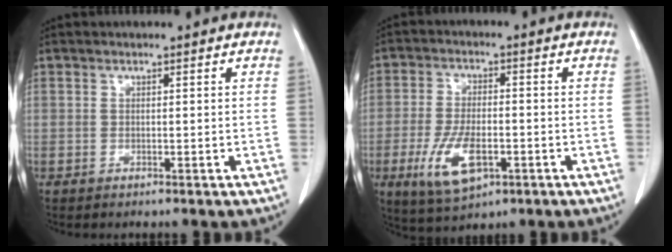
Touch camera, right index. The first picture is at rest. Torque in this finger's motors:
{"motor_torque": [1.34, -0.56, 0.29, 0.08]}